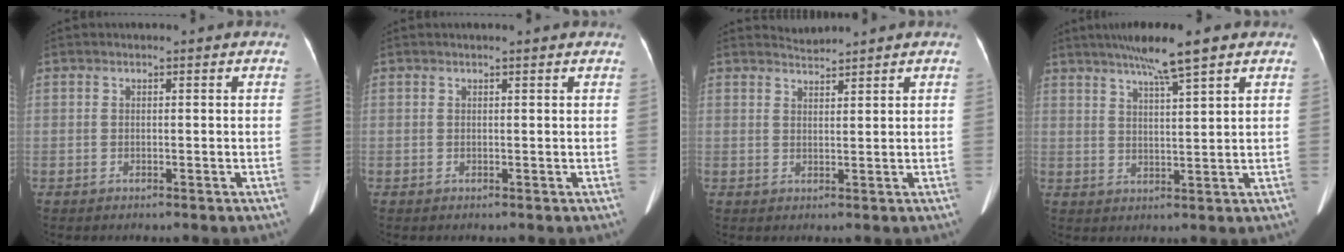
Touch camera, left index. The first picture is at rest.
{"total": 1.5, "force": [1.4, 0.1, 0.5], "torque": [-0.010, 0.015, 0.013]}
{"total": 1.9, "force": [1.8, -0.4, -0.5], "torque": [-0.001, 0.003, 0.039]}
{"total": 7.8, "force": [5.6, -0.3, 5.5], "torque": [-0.091, 0.014, 0.092]}